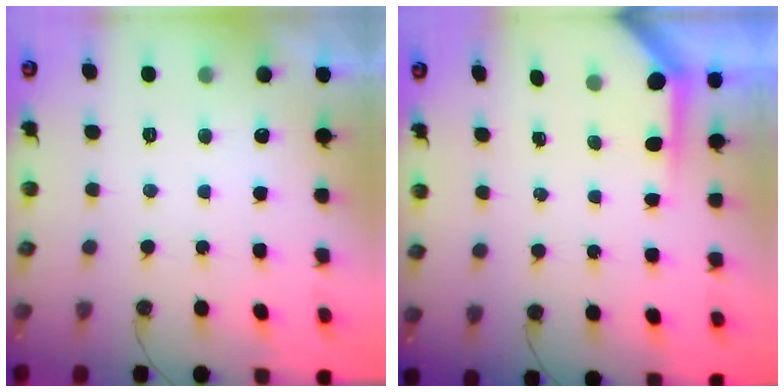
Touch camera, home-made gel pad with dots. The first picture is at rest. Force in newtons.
{"total": 3.9, "press": 3.8, "slide": 0.4}